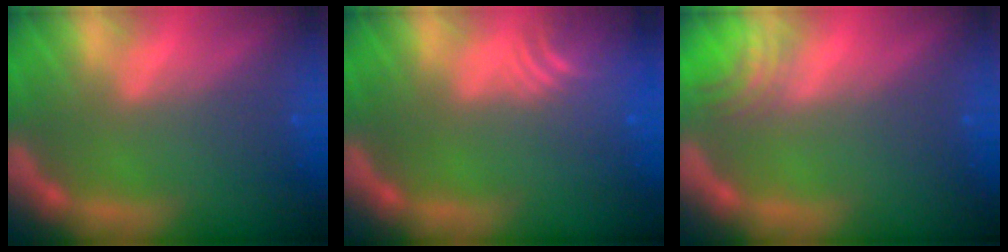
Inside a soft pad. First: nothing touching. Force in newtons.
{"total": 5.1}
{"total": 2.5}